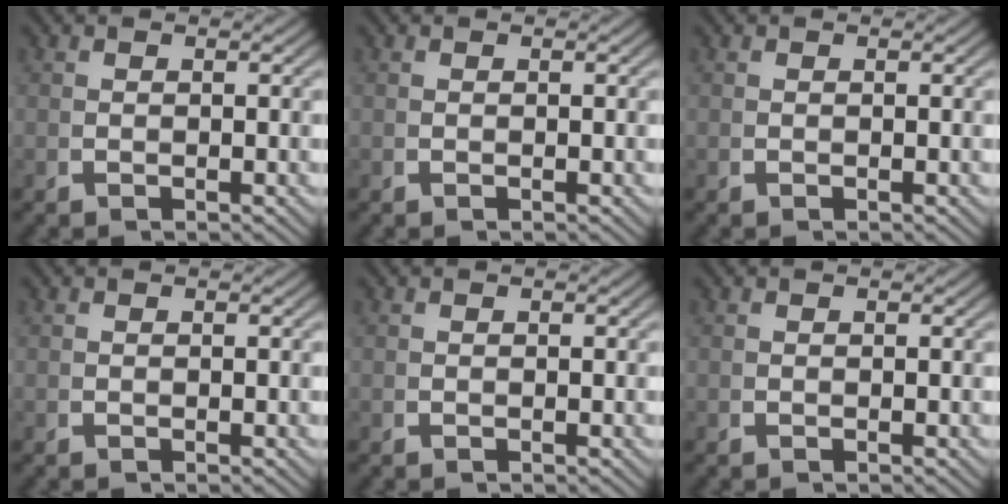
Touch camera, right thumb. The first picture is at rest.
{"total": 0.0}
{"total": 0.0}
{"total": 0.0}
{"total": 0.0}
{"total": 0.0}